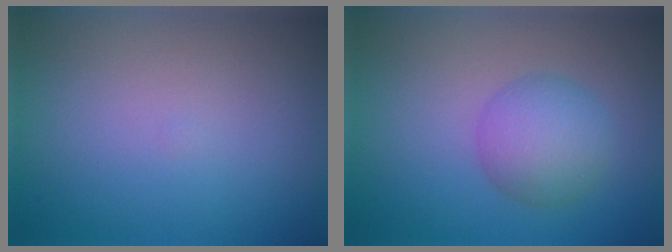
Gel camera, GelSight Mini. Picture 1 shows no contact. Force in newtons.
{"total": 4.0, "press": 4.0, "slide": 0.1}